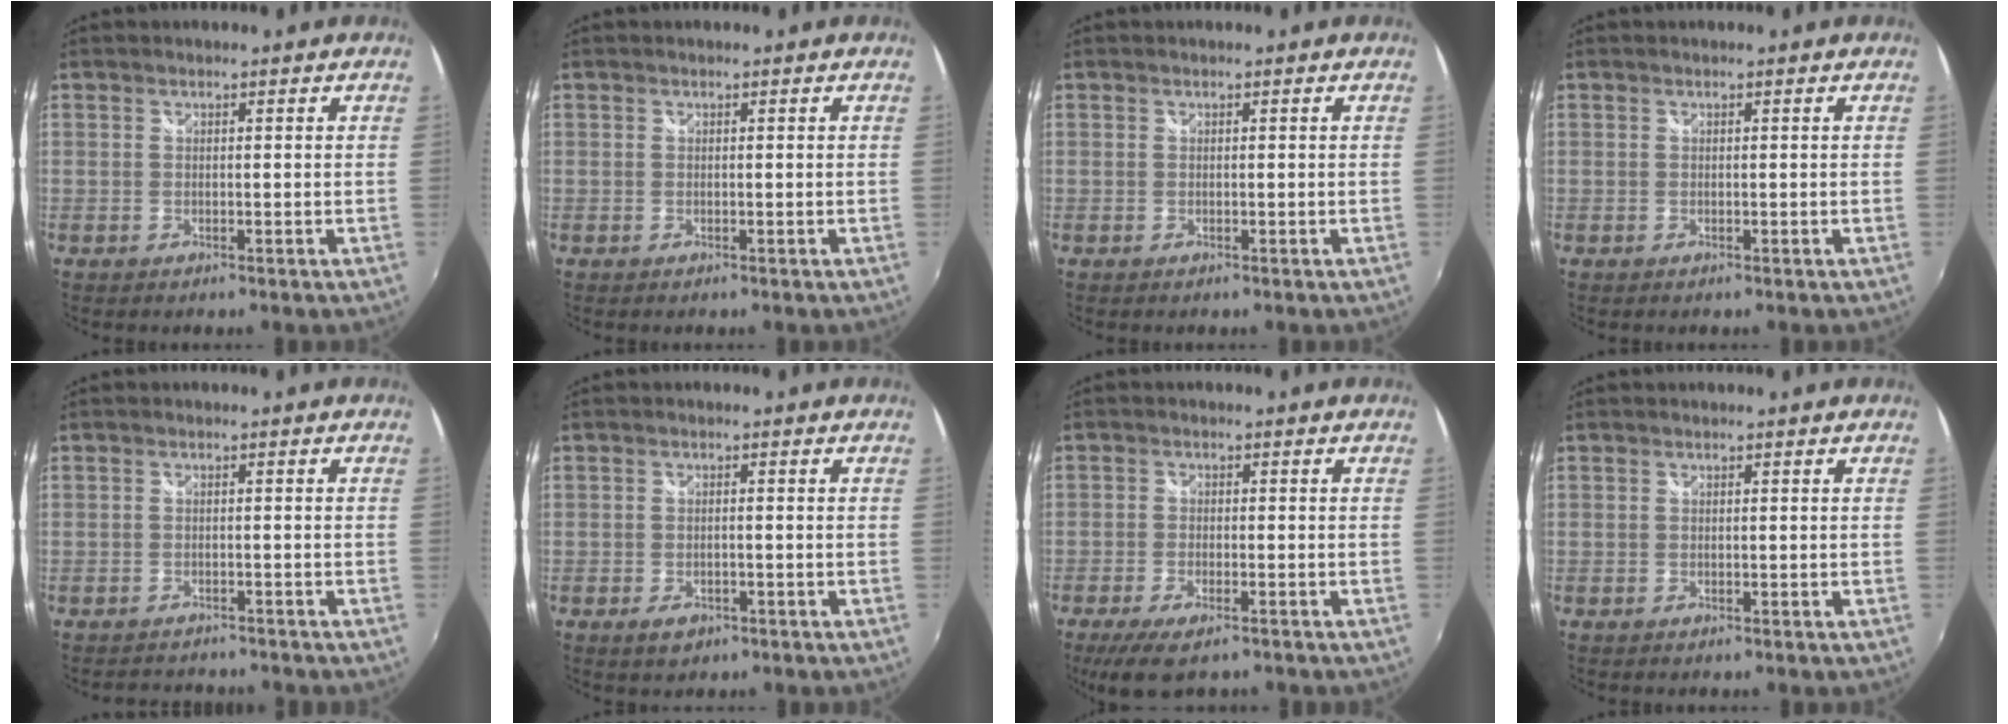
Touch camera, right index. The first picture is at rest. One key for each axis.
{"total": 0.0}
{"total": 0.0}
{"total": 0.0}
{"total": 4.4, "fx": -4.2, "fy": 1.1, "fz": 0.8, "tx": -0.025, "ty": -0.010, "tz": -0.062}
{"total": 3.1, "fx": -1.5, "fy": 1.8, "fz": 2.0, "tx": -0.041, "ty": -0.007, "tz": -0.022}
{"total": 7.8, "fx": -5.5, "fy": 2.7, "fz": 4.8, "tx": -0.116, "ty": -0.029, "tz": -0.096}
{"total": 0.0}